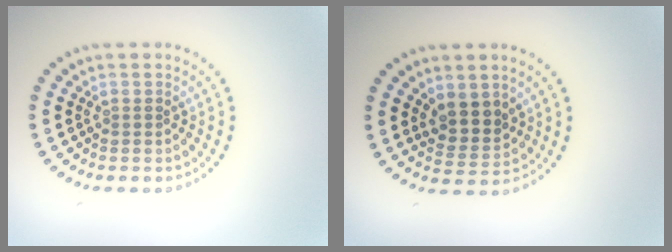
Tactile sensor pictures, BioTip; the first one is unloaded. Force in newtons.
{"total": 2.9, "press": 2.6, "slide": 1.4}